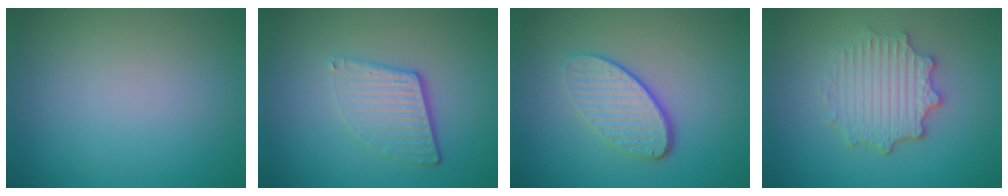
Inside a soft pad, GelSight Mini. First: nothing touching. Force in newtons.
{"total": 4.2, "press": 2.7, "slide": 3.2}
{"total": 4.1, "press": 3.0, "slide": 2.7}
{"total": 4.4, "press": 3.6, "slide": 2.5}